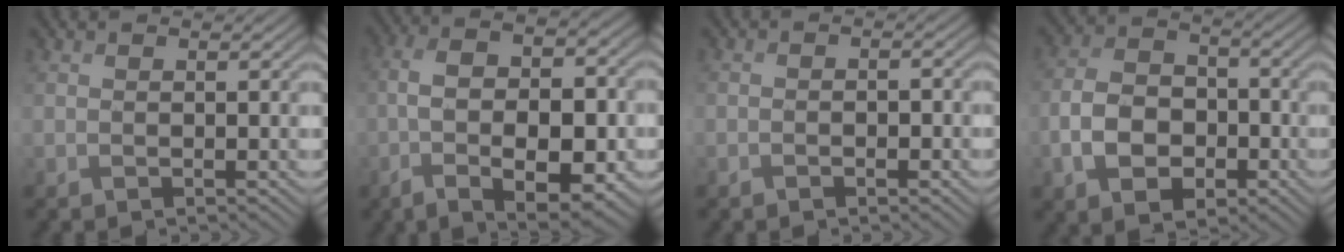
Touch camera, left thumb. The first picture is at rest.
{"total": 12.3, "force": [-3.1, 6.0, 10.2], "torque": [-0.183, -0.015, -0.042]}
{"total": 2.1, "force": [-1.1, 1.3, 1.3], "torque": [-0.018, 0.001, -0.013]}
{"total": 7.5, "force": [-3.2, 5.3, 4.2], "torque": [-0.080, -0.005, -0.068]}